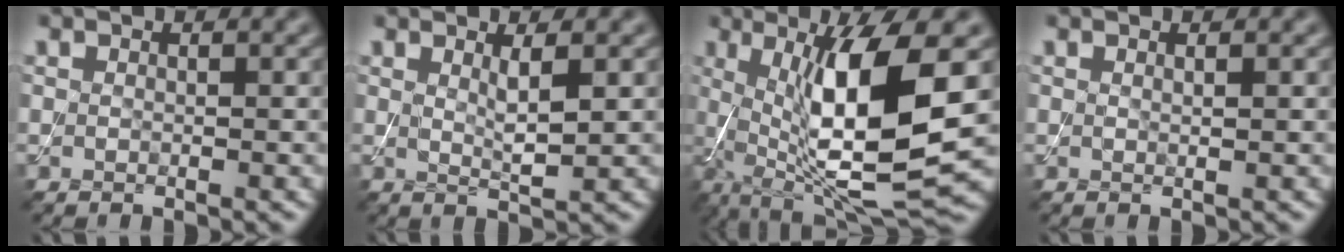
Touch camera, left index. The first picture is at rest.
{"total": 2.2, "force": [0.8, 0.4, 2.0], "torque": [-0.032, -0.007, 0.014]}
{"total": 12.3, "force": [0.8, 3.1, 11.9], "torque": [-0.201, -0.011, 0.022]}
{"total": 0.6, "force": [0.2, 0.2, 0.5], "torque": [-0.004, 0.001, 0.001]}